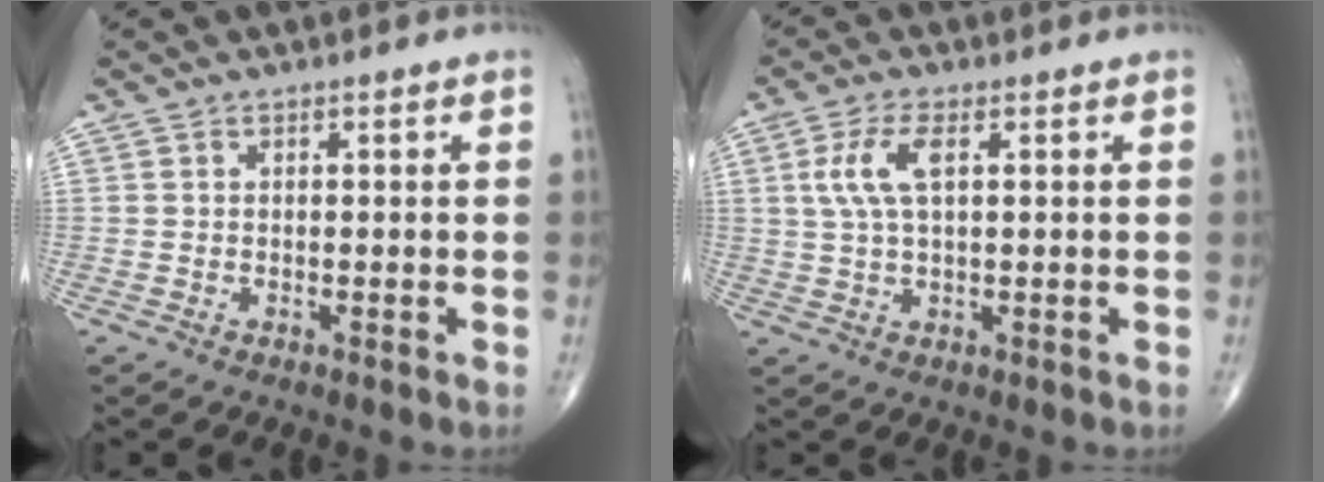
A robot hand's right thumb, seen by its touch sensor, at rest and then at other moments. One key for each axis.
{"total": 6.4, "fx": 1.7, "fy": 2.5, "fz": 5.6, "tx": -0.132, "ty": 0.006, "tz": 0.037}